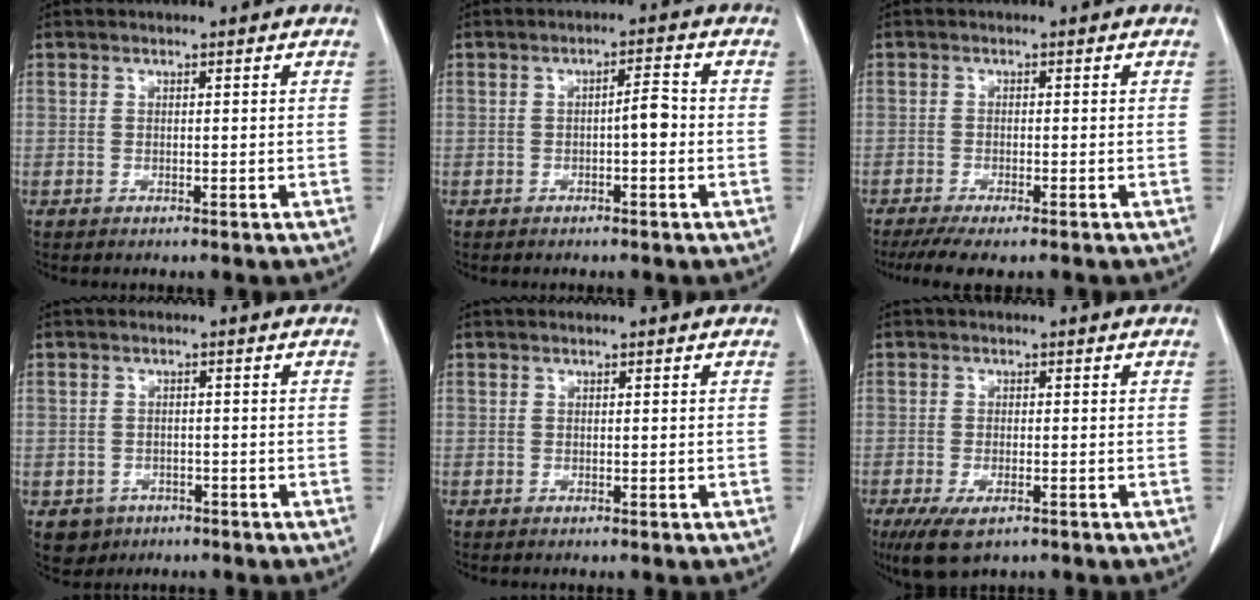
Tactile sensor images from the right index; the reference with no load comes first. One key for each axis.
{"total": 2.8, "fx": -0.5, "fy": 0.5, "fz": 2.7, "tx": -0.041, "ty": 0.006, "tz": -0.009}
{"total": 6.4, "fx": -5.0, "fy": 1.1, "fz": 3.9, "tx": -0.058, "ty": -0.014, "tz": -0.078}
{"total": 3.6, "fx": -1.9, "fy": 3.1, "fz": 0.4, "tx": -0.004, "ty": 0.009, "tz": -0.022}
{"total": 0.0}
{"total": 5.9, "fx": -3.5, "fy": 2.1, "fz": 4.2, "tx": -0.078, "ty": -0.014, "tz": -0.055}